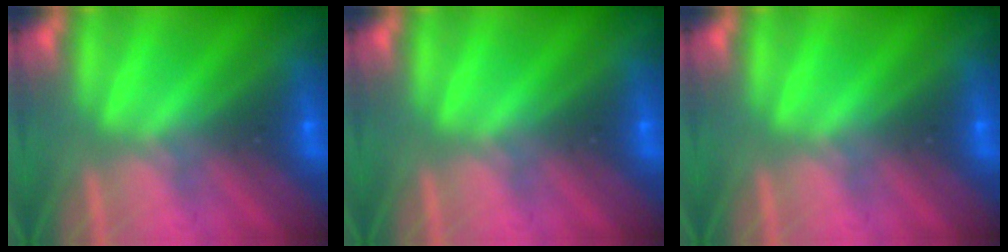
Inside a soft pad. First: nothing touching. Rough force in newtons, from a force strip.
{"total": 0.0}
{"total": 0.0}